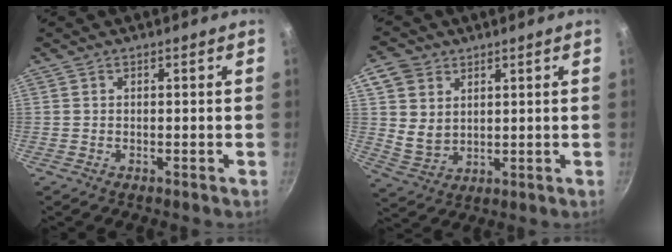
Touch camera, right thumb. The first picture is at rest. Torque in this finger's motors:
{"motor_torque": [-0.76, 1.00, 0.05, -0.05, 0.21]}